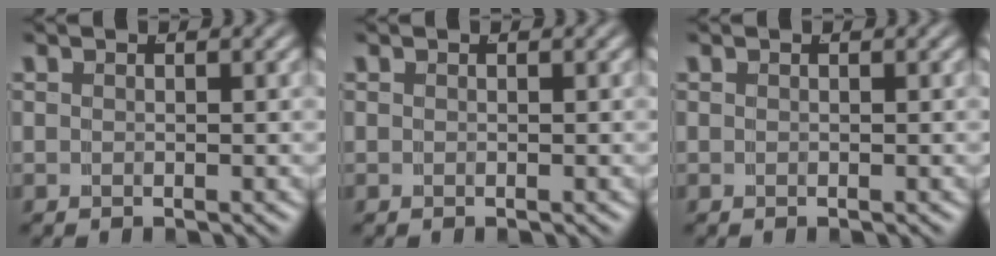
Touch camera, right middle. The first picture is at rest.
{"total": 0.0}
{"total": 0.0}